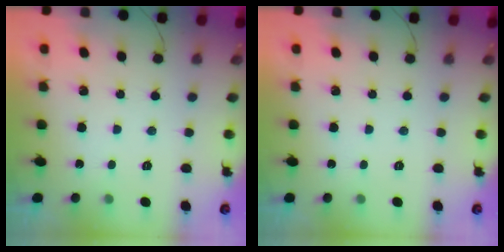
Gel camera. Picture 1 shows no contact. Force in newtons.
{"total": 0.0}